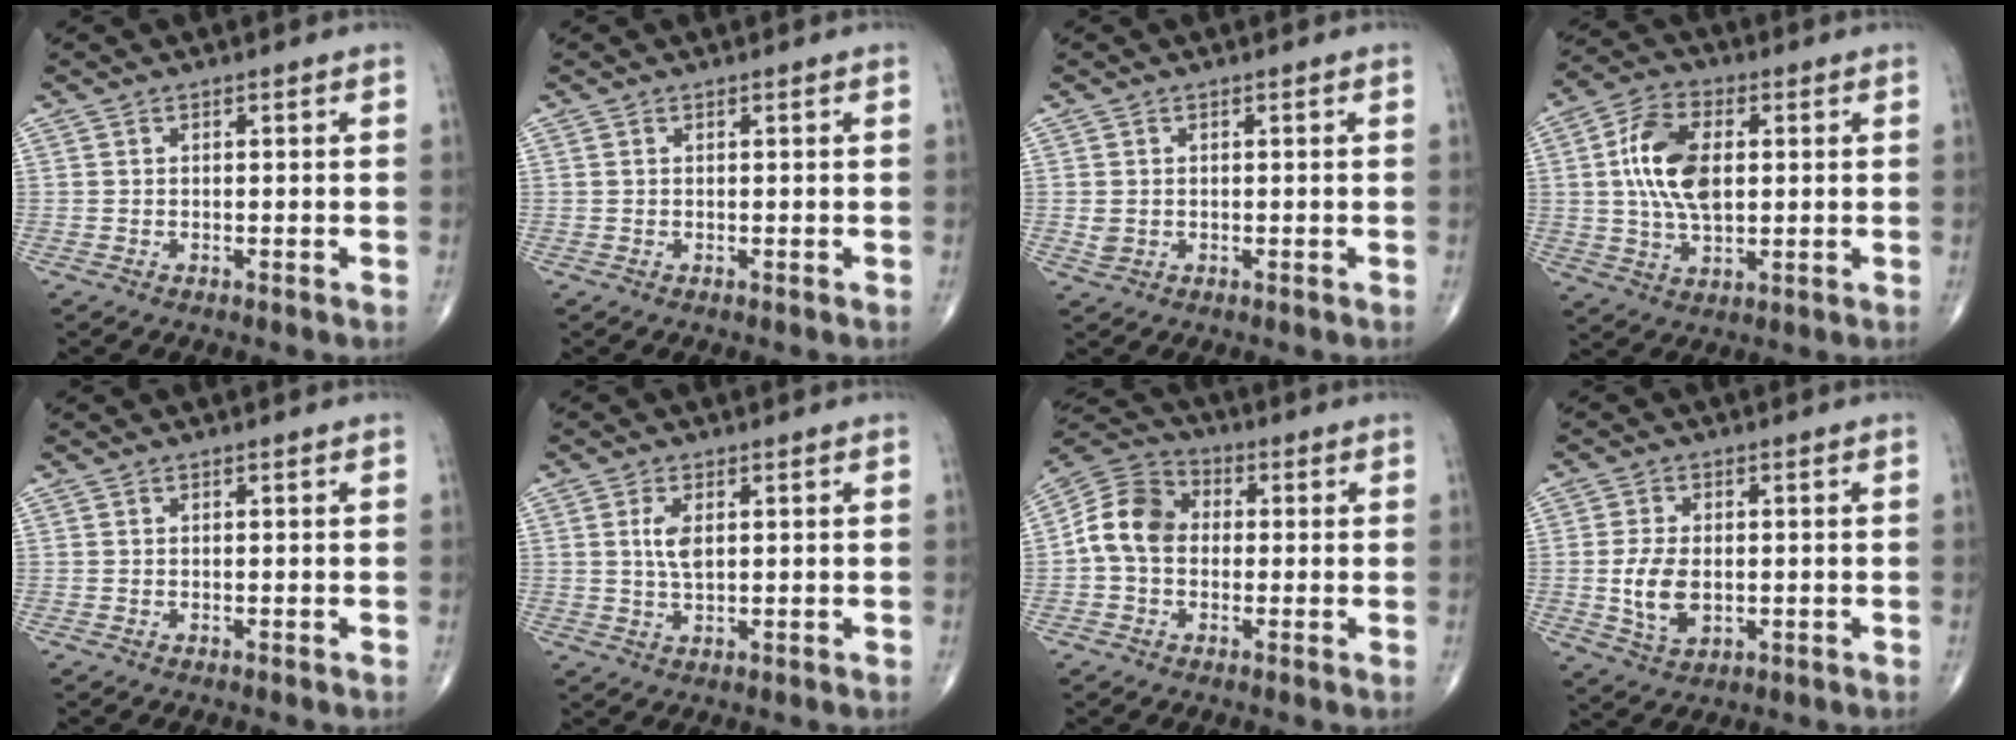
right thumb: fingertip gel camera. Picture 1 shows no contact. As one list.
[{"total": 0.0}, {"total": 1.7, "force": [0.0, 1.4, 0.9], "torque": [-0.017, 0.002, 0.005]}, {"total": 12.7, "force": [1.7, 7.2, 10.3], "torque": [-0.190, 0.006, 0.031]}, {"total": 0.0}, {"total": 4.0, "force": [0.9, 1.9, 3.4], "torque": [-0.069, -0.003, 0.020]}, {"total": 9.7, "force": [-0.2, 7.5, 6.2], "torque": [-0.104, 0.030, -0.019]}, {"total": 7.4, "force": [-0.6, 4.5, 5.9], "torque": [-0.105, -0.008, -0.005]}]